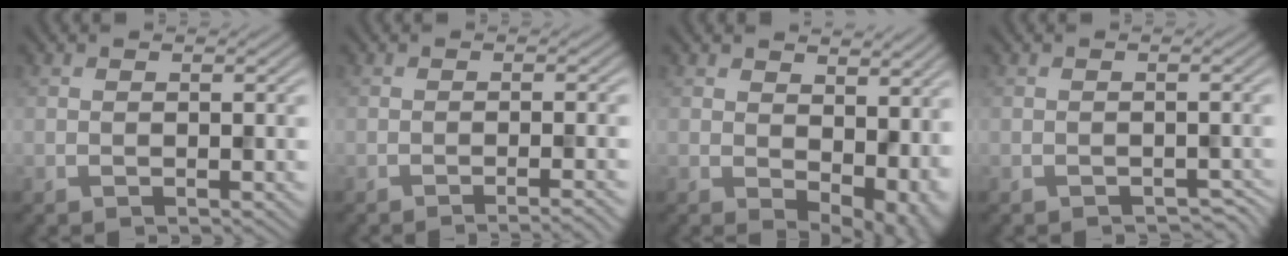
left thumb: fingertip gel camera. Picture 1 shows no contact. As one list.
[{"total": 2.5, "force": [-1.5, 0.4, 2.0], "torque": [-0.018, 0.003, -0.034]}, {"total": 9.3, "force": [1.0, 5.9, 7.1], "torque": [-0.100, -0.027, 0.037]}, {"total": 1.5, "force": [-1.3, 0.6, 0.5], "torque": [-0.004, -0.006, -0.015]}]